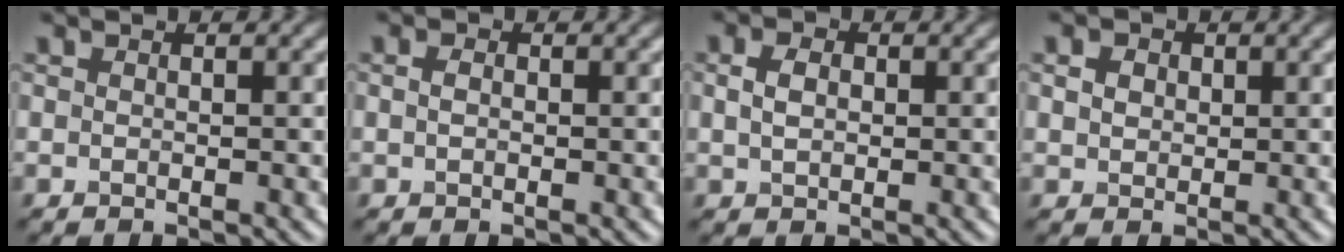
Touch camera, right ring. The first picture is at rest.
{"total": 1.3, "force": [0.3, 0.9, 0.8], "torque": [-0.018, 0.000, -0.001]}
{"total": 2.4, "force": [0.5, 1.7, 1.6], "torque": [-0.036, 0.002, 0.009]}
{"total": 2.0, "force": [0.8, 1.6, 1.0], "torque": [-0.022, 0.004, 0.012]}